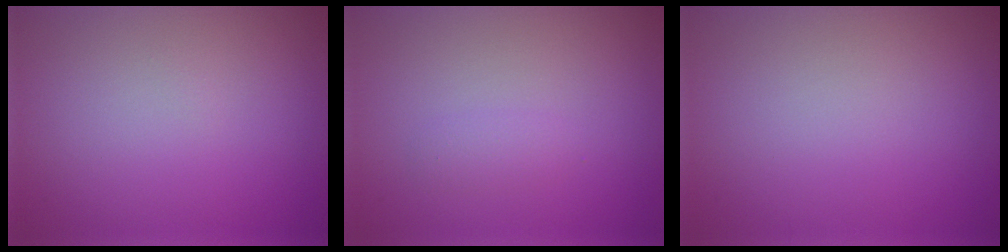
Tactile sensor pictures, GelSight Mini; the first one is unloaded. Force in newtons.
{"total": 1.0, "press": 1.0, "slide": 0.1}
{"total": 0.0}